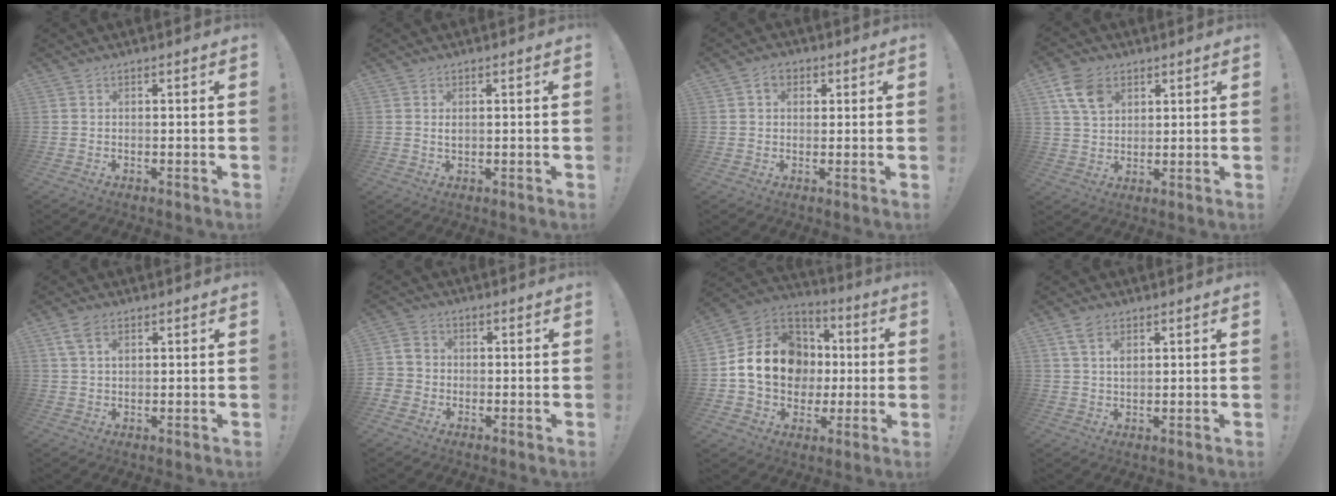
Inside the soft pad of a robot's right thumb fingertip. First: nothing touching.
{"total": 1.1, "force": [0.4, 0.5, 0.8], "torque": [-0.013, 0.000, 0.006]}
{"total": 4.5, "force": [1.7, 3.5, 2.3], "torque": [-0.032, 0.001, 0.030]}
{"total": 10.4, "force": [4.9, 7.2, 5.7], "torque": [-0.113, -0.004, 0.097]}
{"total": 4.1, "force": [1.8, 2.6, 2.7], "torque": [-0.042, -0.004, 0.033]}
{"total": 4.5, "force": [-1.4, 4.0, 1.3], "torque": [-0.032, 0.016, -0.025]}
{"total": 18.2, "force": [1.1, 14.8, 10.5], "torque": [-0.166, 0.018, 0.040]}
{"total": 4.2, "force": [2.2, 2.5, 2.4], "torque": [-0.032, -0.011, 0.038]}